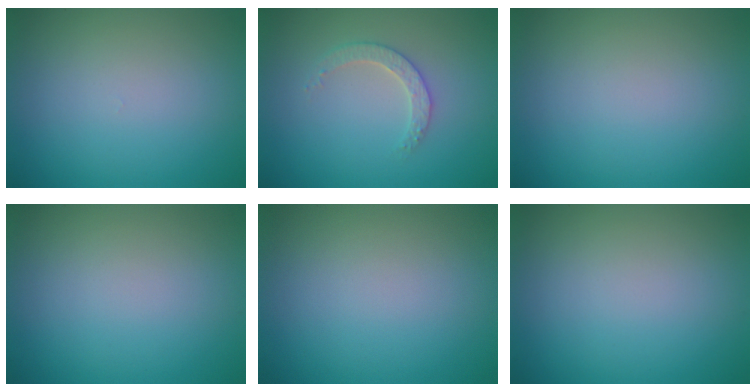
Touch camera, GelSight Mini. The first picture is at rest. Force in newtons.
{"total": 2.2, "press": 2.2, "slide": 0.6}
{"total": 0.0}
{"total": 0.0}
{"total": 0.0}
{"total": 0.0}